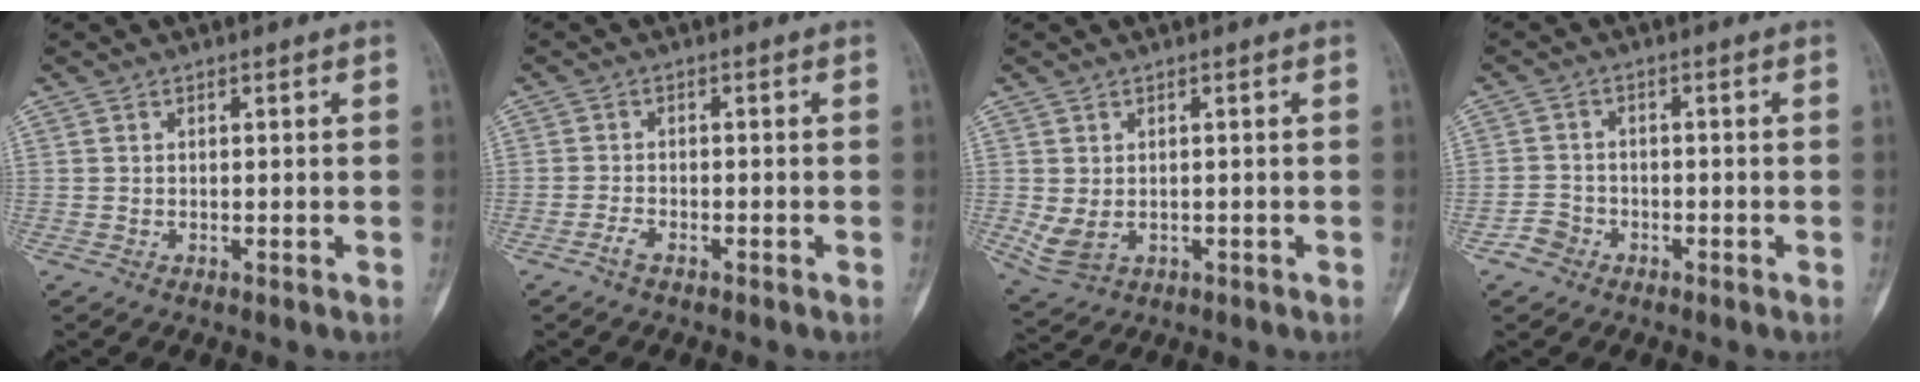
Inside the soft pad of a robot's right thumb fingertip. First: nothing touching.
{"total": 1.8, "force": [-1.4, 0.6, 1.1], "torque": [-0.026, 0.007, -0.028]}
{"total": 4.3, "force": [-0.4, 3.1, 3.0], "torque": [-0.063, -0.004, 0.008]}
{"total": 3.1, "force": [-1.9, 2.4, 0.5], "torque": [0.001, 0.017, -0.040]}